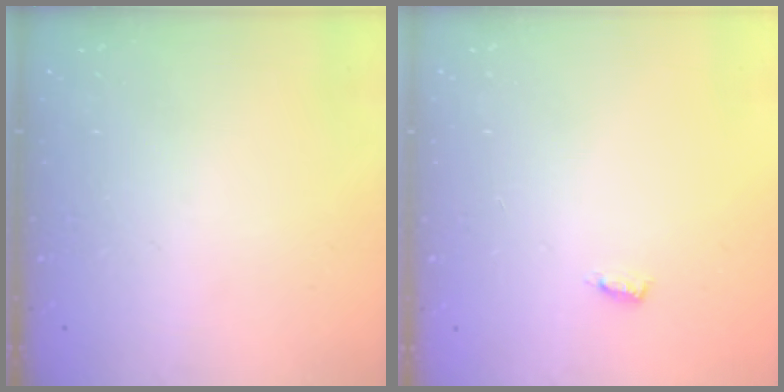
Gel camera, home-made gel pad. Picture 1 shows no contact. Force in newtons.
{"total": 3.4, "press": 3.4, "slide": 0.3}